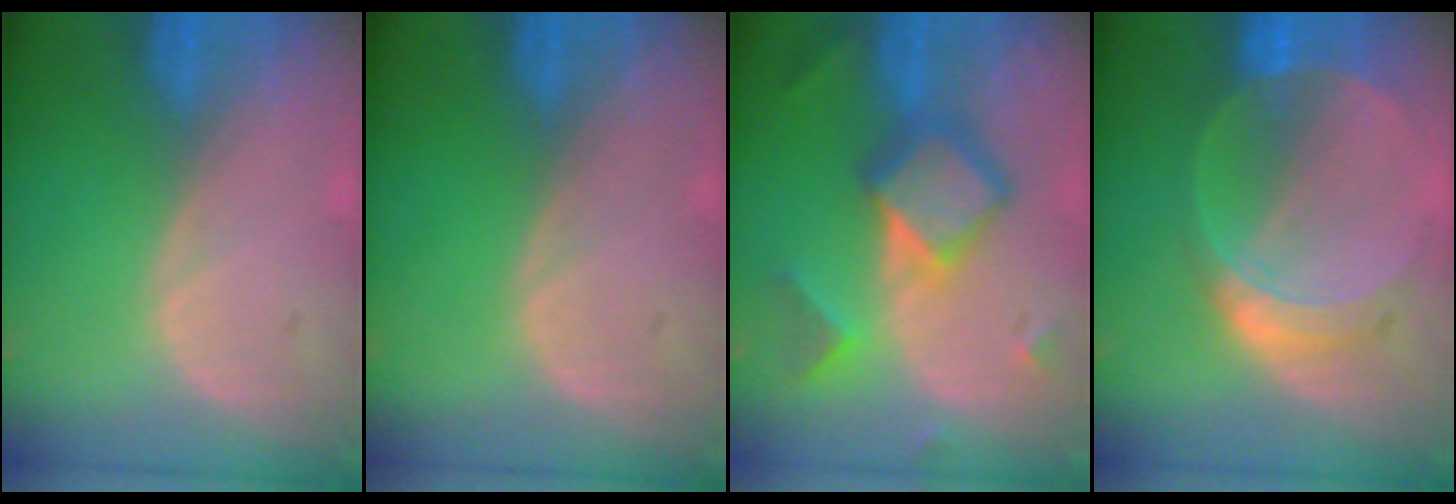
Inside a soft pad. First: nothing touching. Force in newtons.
{"total": 0.0}
{"total": 7.9, "press": 7.9, "slide": 0.5}
{"total": 7.2, "press": 6.5, "slide": 3.2}